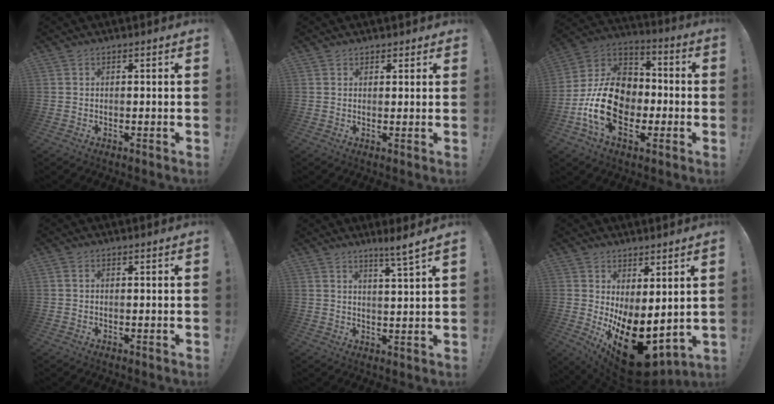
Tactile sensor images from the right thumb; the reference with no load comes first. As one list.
[{"total": 1.1, "force": [0.8, 0.7, 0.1], "torque": [0.006, -0.002, 0.014]}, {"total": 20.7, "force": [-4.9, 14.8, 13.6], "torque": [-0.254, 0.035, -0.070]}, {"total": 0.7, "force": [0.3, 0.4, 0.5], "torque": [-0.016, 0.005, 0.005]}, {"total": 5.2, "force": [3.7, -1.3, 3.4], "torque": [-0.046, -0.031, 0.056]}, {"total": 15.0, "force": [-4.0, 7.2, 12.6], "torque": [-0.174, 0.011, -0.045]}]